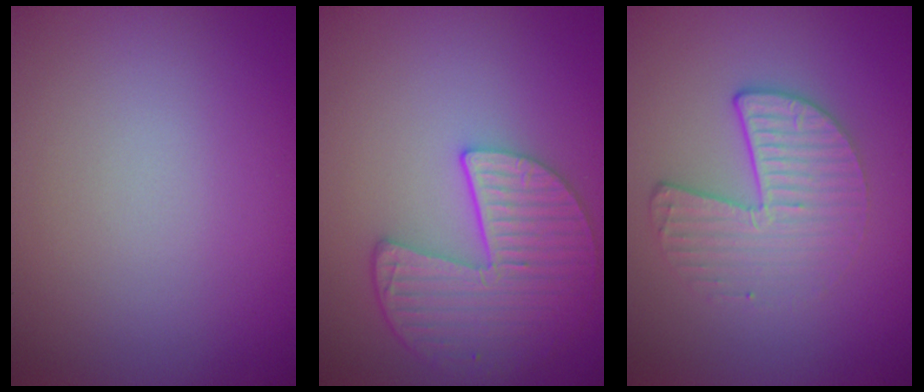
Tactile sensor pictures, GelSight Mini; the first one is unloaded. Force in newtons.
{"total": 5.3, "press": 4.3, "slide": 3.1}
{"total": 3.6, "press": 2.7, "slide": 2.4}